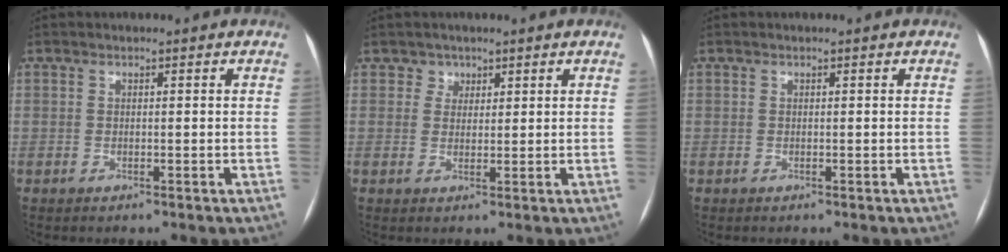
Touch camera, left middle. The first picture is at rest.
{"total": 1.9, "force": [1.2, 1.5, -0.2], "torque": [0.012, 0.002, 0.013]}
{"total": 0.0}